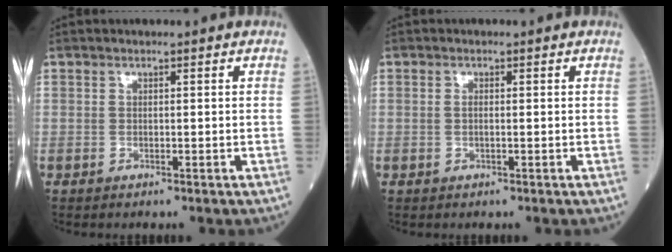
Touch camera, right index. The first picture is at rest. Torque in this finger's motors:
{"motor_torque": [-0.03, 0.02, -0.02, 0.00]}